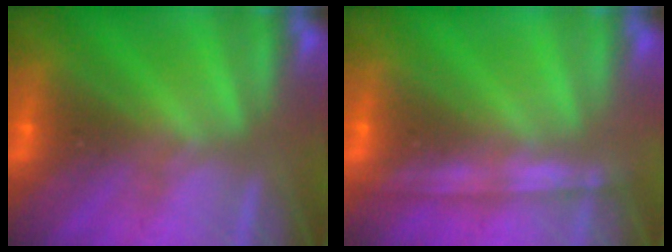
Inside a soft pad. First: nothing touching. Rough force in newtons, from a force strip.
{"total": 1.2}